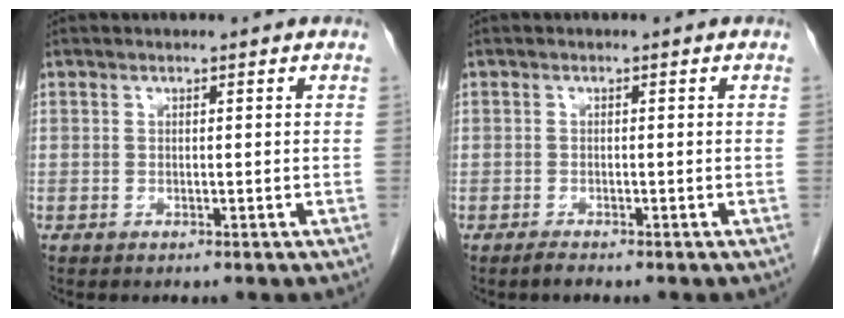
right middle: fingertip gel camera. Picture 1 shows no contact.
{"total": 1.1, "force": [-1.0, 0.2, 0.5], "torque": [-0.014, -0.003, -0.017]}